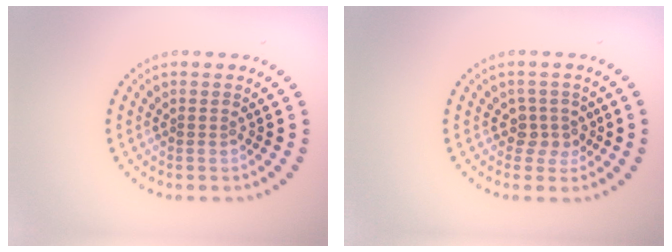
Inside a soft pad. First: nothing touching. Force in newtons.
{"total": 1.9, "press": 1.5, "slide": 1.0}